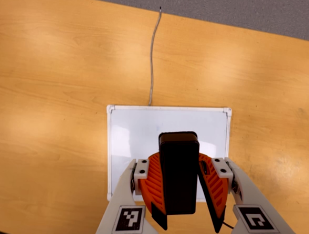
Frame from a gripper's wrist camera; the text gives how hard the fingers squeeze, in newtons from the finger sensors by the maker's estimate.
{"total": 7.2, "left": 7.3, "right": 7.2}